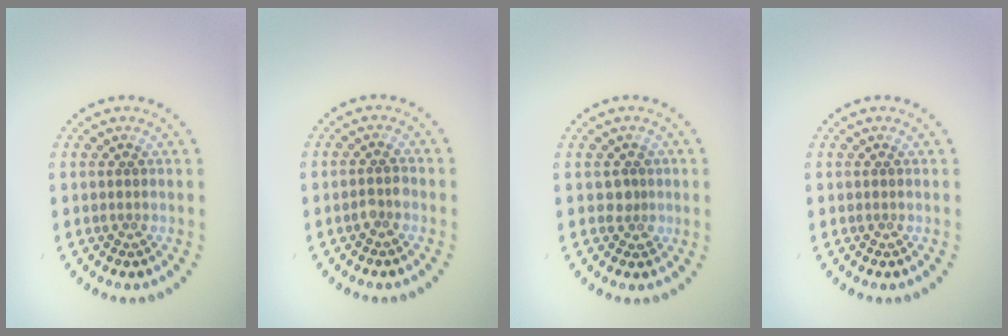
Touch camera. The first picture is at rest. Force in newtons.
{"total": 1.1, "press": 1.0, "slide": 0.4}
{"total": 1.5, "press": 1.3, "slide": 0.8}
{"total": 0.0}